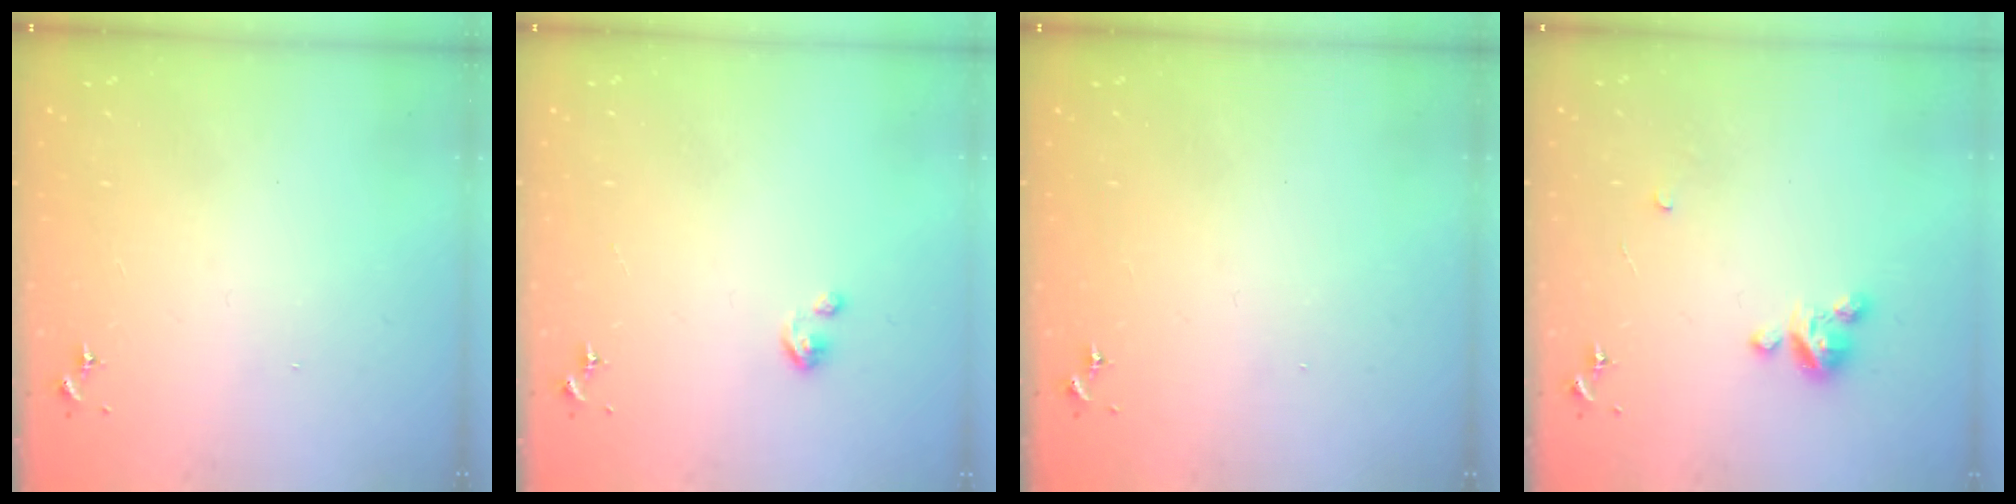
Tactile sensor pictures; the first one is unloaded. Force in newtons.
{"total": 2.7, "press": 2.7, "slide": 0.3}
{"total": 0.0}
{"total": 5.8, "press": 5.7, "slide": 0.4}